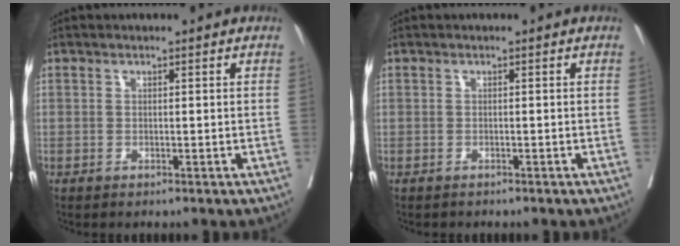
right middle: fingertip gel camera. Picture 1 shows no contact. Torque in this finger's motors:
{"motor_torque": [-0.74, 0.09, -0.34, -0.10]}